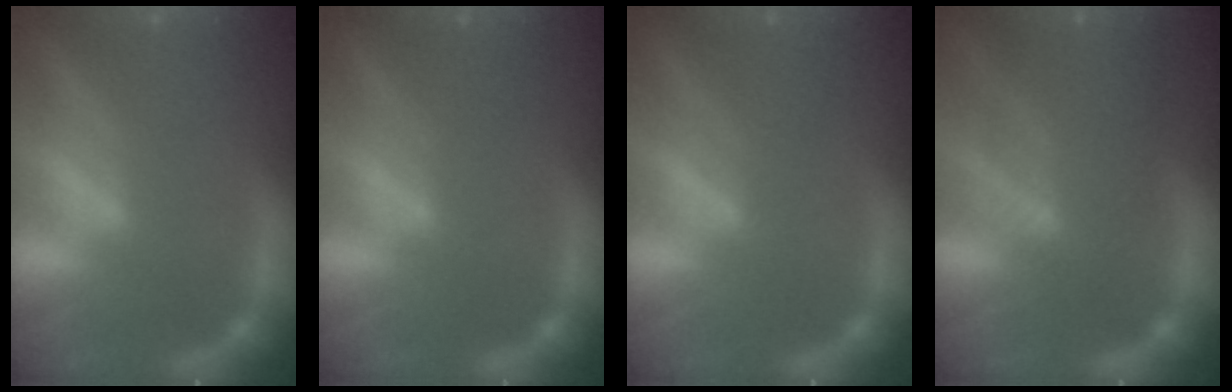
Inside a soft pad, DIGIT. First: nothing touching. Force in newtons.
{"total": 1.5}
{"total": 2.0}
{"total": 6.6}